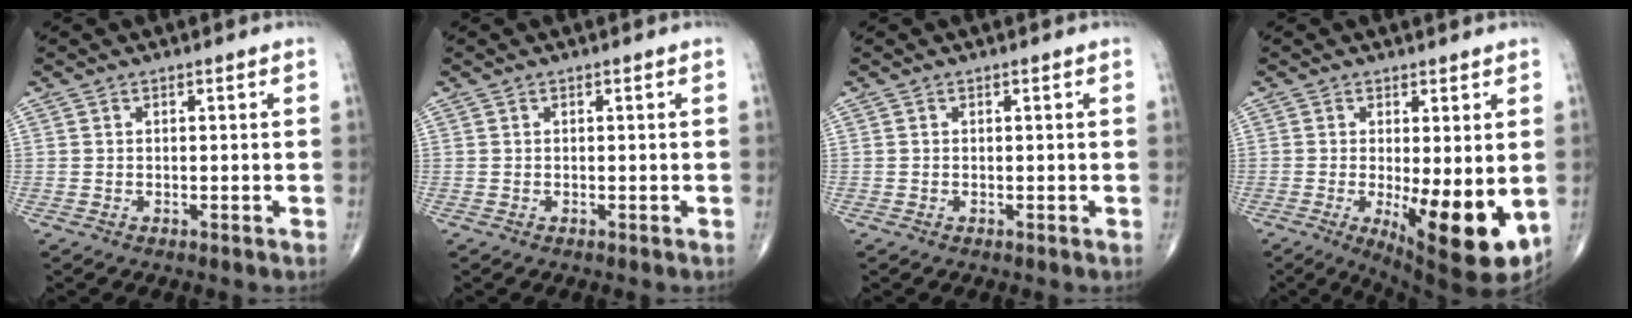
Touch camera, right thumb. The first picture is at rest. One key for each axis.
{"total": 0.0}
{"total": 0.0}
{"total": 12.8, "fx": -2.4, "fy": 4.0, "fz": 11.9, "tx": -0.168, "ty": -0.028, "tz": -0.023}